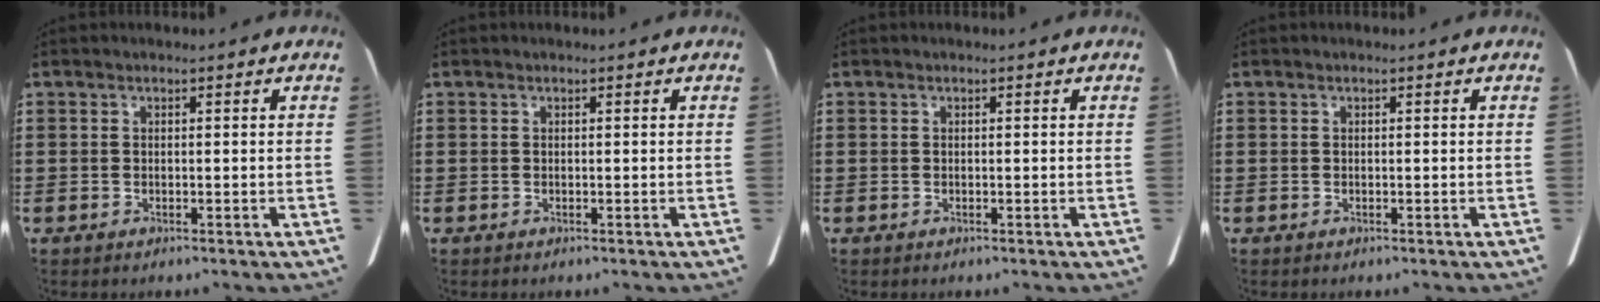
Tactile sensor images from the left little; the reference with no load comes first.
{"total": 0.0}
{"total": 0.0}
{"total": 0.0}